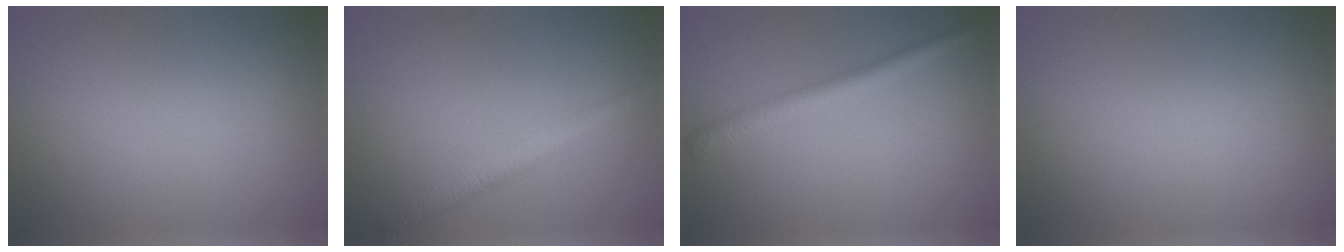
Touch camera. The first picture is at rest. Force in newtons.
{"total": 2.4, "press": 2.4, "slide": 0.1}
{"total": 2.6, "press": 2.6, "slide": 0.2}
{"total": 0.0}